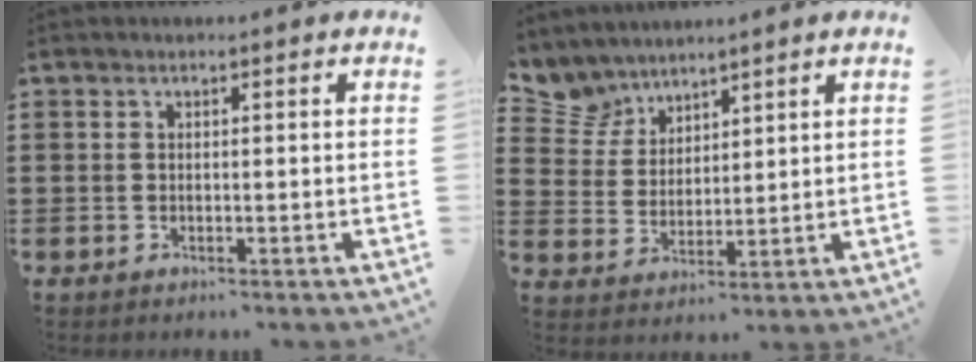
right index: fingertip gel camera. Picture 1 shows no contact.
{"total": 5.2, "force": [4.3, 2.8, -0.3], "torque": [-0.026, -0.017, 0.082]}